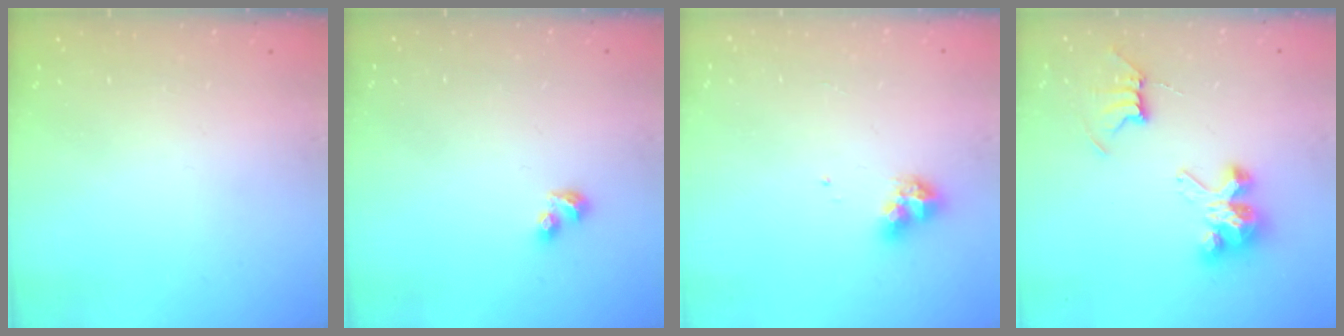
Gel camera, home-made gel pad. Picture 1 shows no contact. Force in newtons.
{"total": 3.4, "press": 3.3, "slide": 1.0}
{"total": 7.8, "press": 7.7, "slide": 1.1}
{"total": 8.1, "press": 8.1, "slide": 0.4}